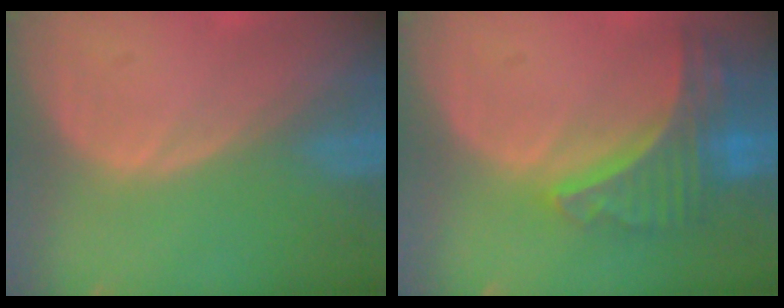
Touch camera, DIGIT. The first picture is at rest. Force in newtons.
{"total": 8.9, "press": 7.7, "slide": 4.4}